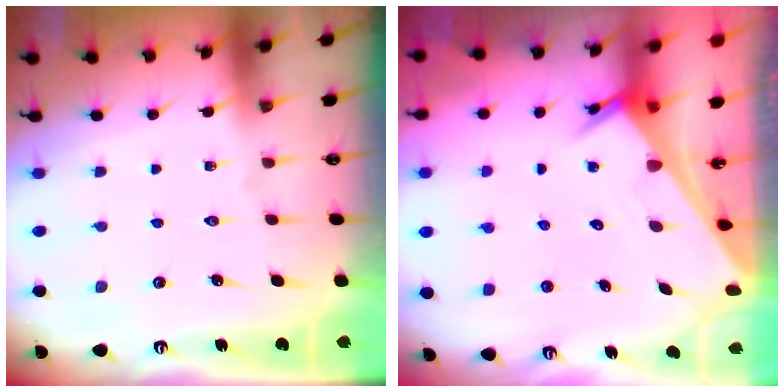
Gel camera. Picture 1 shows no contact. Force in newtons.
{"total": 3.1, "press": 3.1, "slide": 0.3}